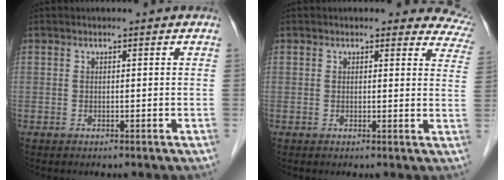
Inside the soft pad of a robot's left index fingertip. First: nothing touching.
{"total": 8.7, "force": [8.0, 3.2, 0.9], "torque": [0.043, -0.023, 0.042]}